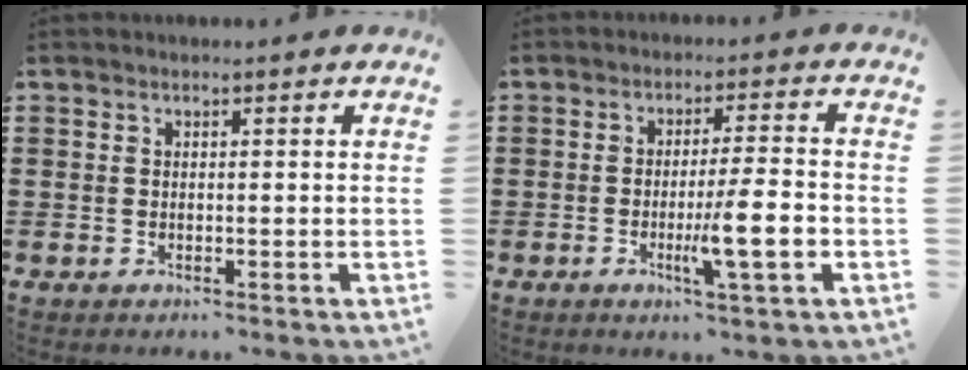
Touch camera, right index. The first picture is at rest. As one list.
[{"total": 8.4, "force": [-2.3, 0.7, 8.1], "torque": [-0.135, -0.010, -0.040]}]